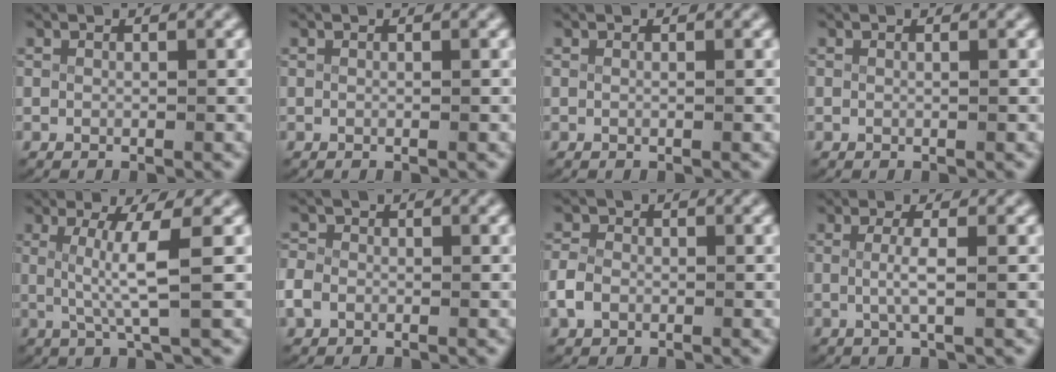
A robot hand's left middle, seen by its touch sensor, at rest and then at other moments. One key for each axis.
{"total": 0.0}
{"total": 0.0}
{"total": 0.0}
{"total": 4.4, "fx": 0.6, "fy": -0.3, "fz": 4.4, "tx": -0.079, "ty": -0.008, "tz": 0.016}
{"total": 2.1, "fx": -0.6, "fy": 1.8, "fz": 0.8, "tx": -0.035, "ty": -0.005, "tz": -0.011}
{"total": 2.1, "fx": -0.7, "fy": 1.7, "fz": 1.0, "tx": -0.035, "ty": -0.003, "tz": -0.012}
{"total": 2.2, "fx": -0.1, "fy": 0.1, "fz": 2.2, "tx": -0.051, "ty": -0.008, "tz": 0.003}